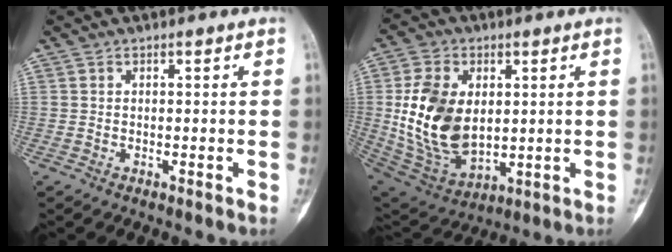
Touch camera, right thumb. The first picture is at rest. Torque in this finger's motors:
{"motor_torque": [0.98, 2.45, 0.98, -0.63, 0.20]}